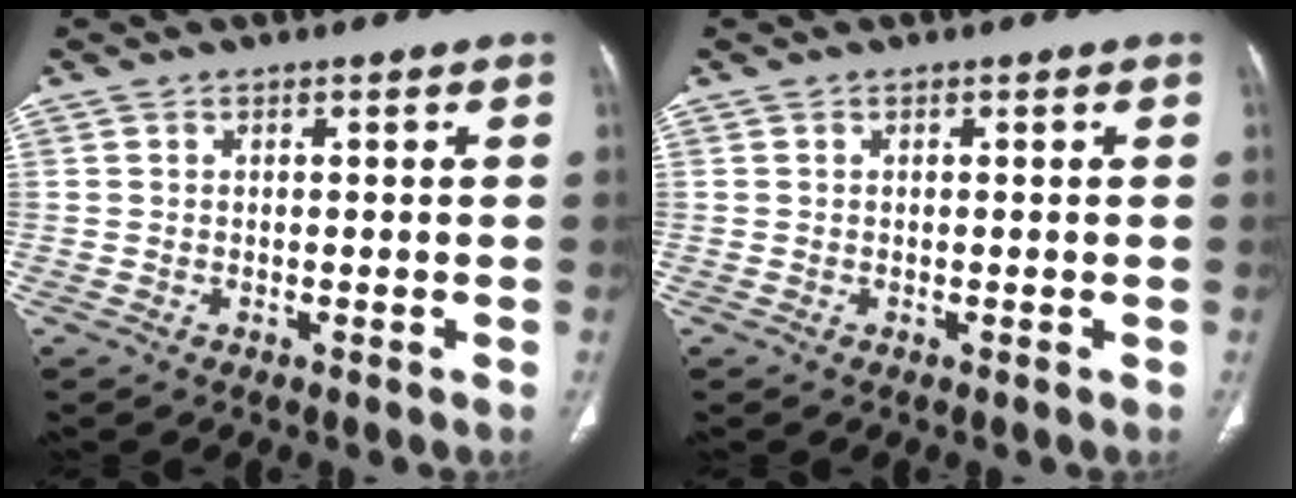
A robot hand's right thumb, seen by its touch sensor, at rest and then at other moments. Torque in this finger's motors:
{"motor_torque": [-0.05, 0.05, -0.11, 0.11, 0.03]}